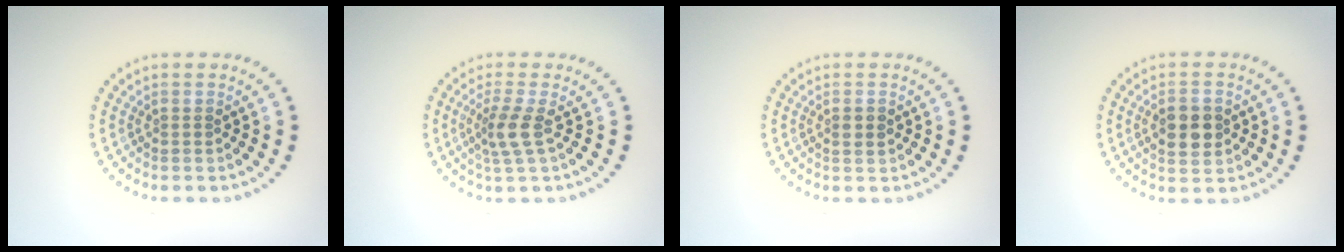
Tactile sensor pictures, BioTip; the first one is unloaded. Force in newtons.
{"total": 2.3, "press": 1.8, "slide": 1.5}
{"total": 1.2, "press": 1.1, "slide": 0.3}
{"total": 3.7, "press": 3.7, "slide": 0.2}